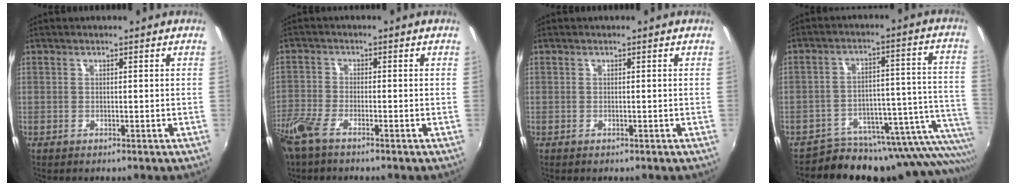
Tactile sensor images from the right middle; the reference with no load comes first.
{"total": 6.8, "force": [-5.1, 2.0, 4.1], "torque": [-0.108, -0.019, -0.108]}
{"total": 0.0}
{"total": 18.1, "force": [-14.5, 6.3, 8.8], "torque": [-0.094, -0.003, -0.205]}